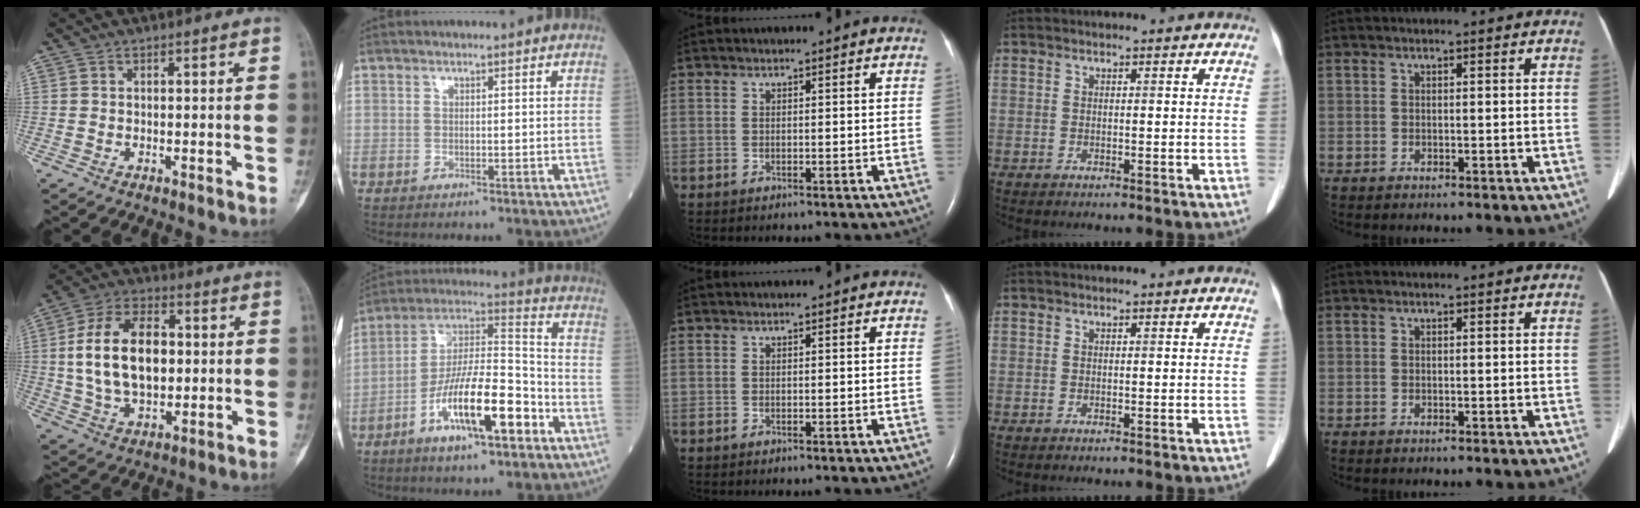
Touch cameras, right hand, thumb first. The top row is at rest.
{"thumb": {"total": 16.5, "force": [1.4, 10.1, 13.0], "torque": [-0.217, 0.008, 0.024]}, "index": {"total": 15.6, "force": [-7.1, 3.4, 13.5], "torque": [-0.246, 0.003, -0.125]}}